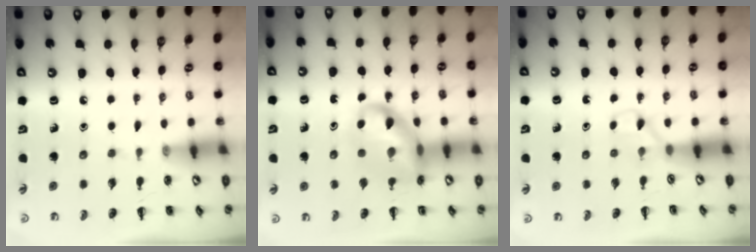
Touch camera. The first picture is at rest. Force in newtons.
{"total": 13.6, "press": 13.1, "slide": 3.4}
{"total": 2.8, "press": 2.6, "slide": 1.0}